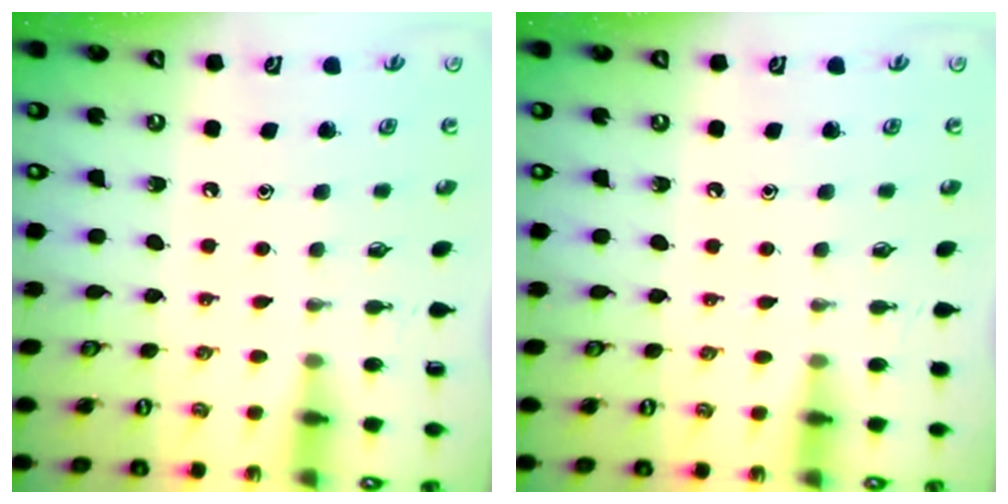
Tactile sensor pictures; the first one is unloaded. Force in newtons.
{"total": 3.3, "press": 3.2, "slide": 0.6}